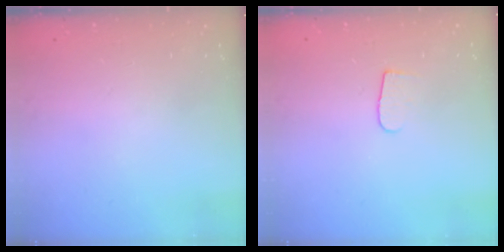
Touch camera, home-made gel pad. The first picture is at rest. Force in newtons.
{"total": 5.2, "press": 5.1, "slide": 0.6}